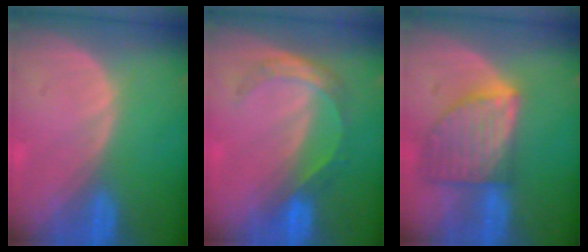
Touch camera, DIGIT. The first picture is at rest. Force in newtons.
{"total": 5.7, "press": 4.8, "slide": 3.0}
{"total": 8.1, "press": 7.4, "slide": 3.4}